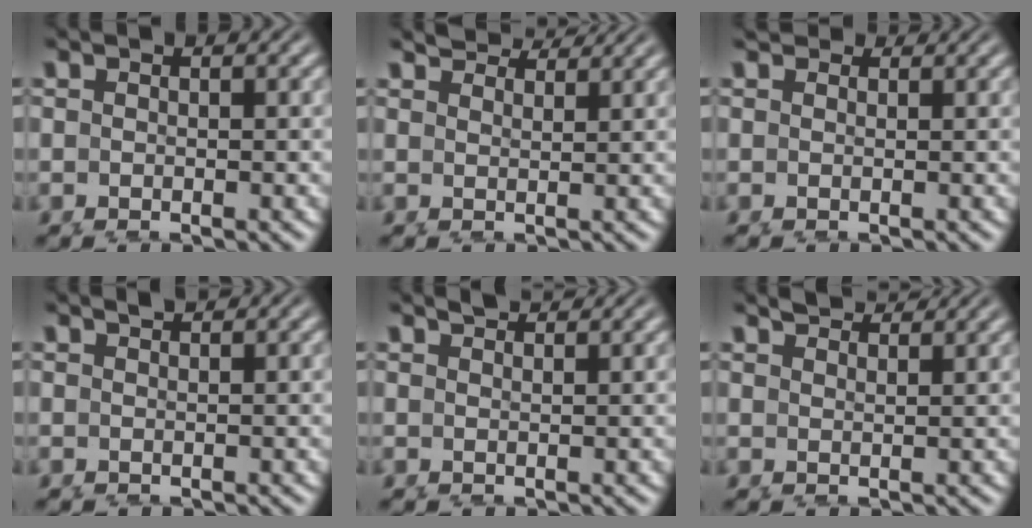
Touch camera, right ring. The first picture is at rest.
{"total": 3.6, "force": [3.6, -0.2, 0.6], "torque": [0.006, 0.003, 0.065]}
{"total": 1.0, "force": [1.0, -0.1, 0.0], "torque": [0.005, -0.009, 0.024]}
{"total": 0.7, "force": [0.3, -0.6, -0.3], "torque": [0.007, -0.009, 0.017]}
{"total": 1.3, "force": [1.2, -0.6, -0.2], "torque": [0.013, -0.007, 0.031]}
{"total": 2.5, "force": [2.4, -0.5, 0.2], "torque": [0.013, -0.003, 0.048]}